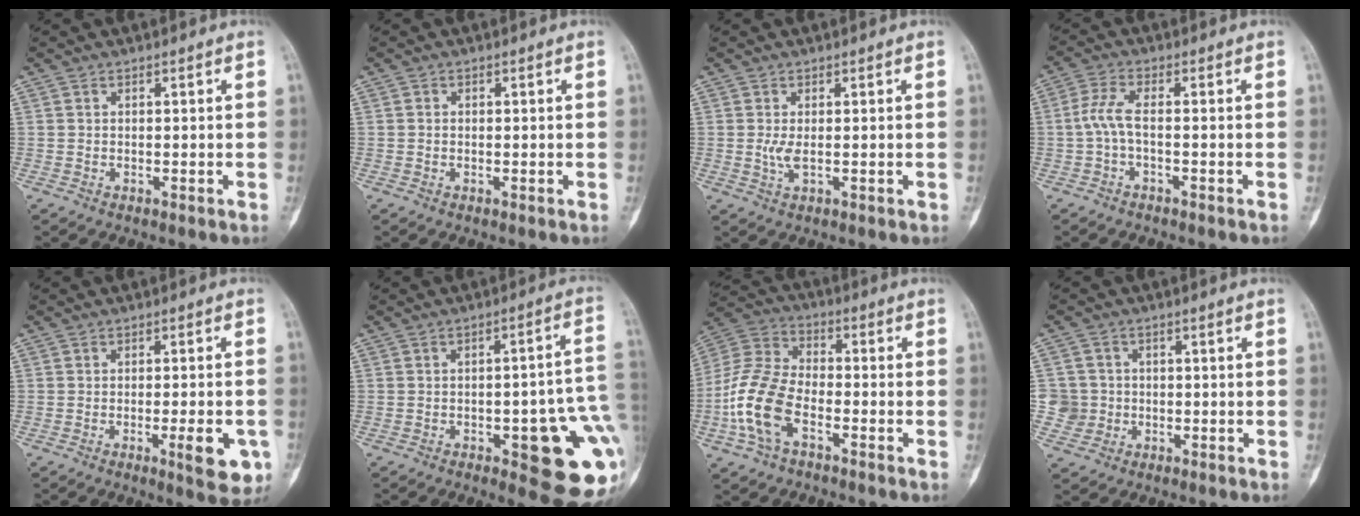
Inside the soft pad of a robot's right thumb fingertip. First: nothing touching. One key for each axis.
{"total": 0.0}
{"total": 2.2, "fx": 0.0, "fy": 0.7, "fz": 2.1, "tx": -0.052, "ty": -0.008, "tz": 0.003}
{"total": 4.2, "fx": -0.9, "fy": 1.2, "fz": 4.0, "tx": -0.098, "ty": 0.014, "tz": -0.023}
{"total": 7.7, "fx": -2.7, "fy": 2.1, "fz": 6.9, "tx": -0.080, "ty": -0.002, "tz": -0.031}
{"total": 19.3, "fx": -4.3, "fy": 6.0, "fz": 17.8, "tx": -0.173, "ty": 0.021, "tz": -0.037}
{"total": 13.3, "fx": -4.7, "fy": 7.4, "fz": 10.0, "tx": -0.217, "ty": 0.029, "tz": -0.098}
{"total": 4.4, "fx": -0.5, "fy": 4.4, "fz": 0.0, "tx": 0.026, "ty": 0.010, "tz": -0.015}